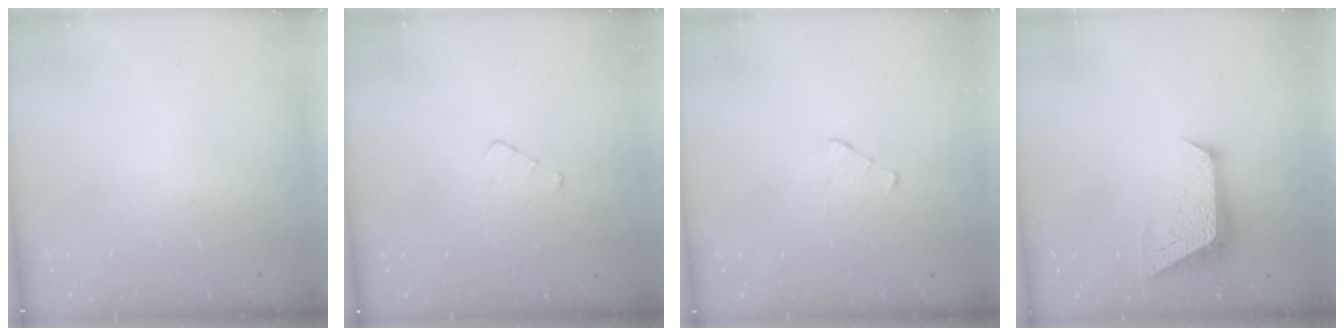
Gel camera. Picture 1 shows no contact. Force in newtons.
{"total": 3.5, "press": 3.5, "slide": 0.3}
{"total": 4.0, "press": 4.0, "slide": 0.4}
{"total": 9.6, "press": 9.6, "slide": 0.5}